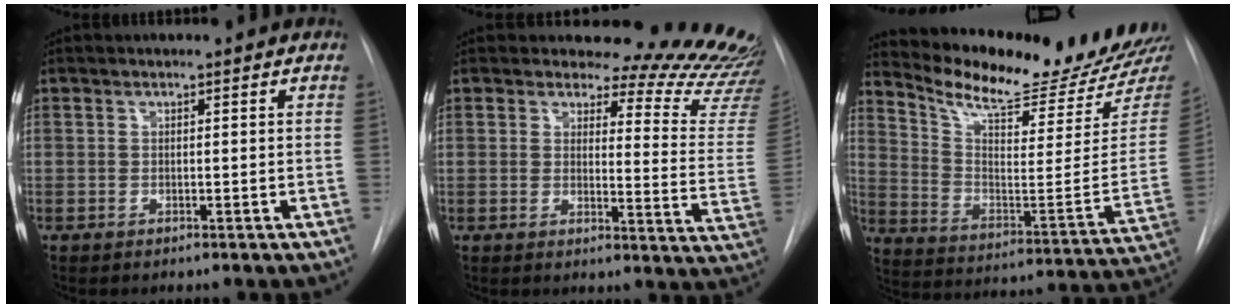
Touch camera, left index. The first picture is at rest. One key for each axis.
{"total": 16.4, "fx": 16.0, "fy": 1.9, "fz": 2.8, "tx": -0.004, "ty": -0.157, "tz": 0.146}
{"total": 21.9, "fx": 20.3, "fy": 1.0, "fz": 8.2, "tx": -0.142, "ty": -0.095, "tz": 0.291}